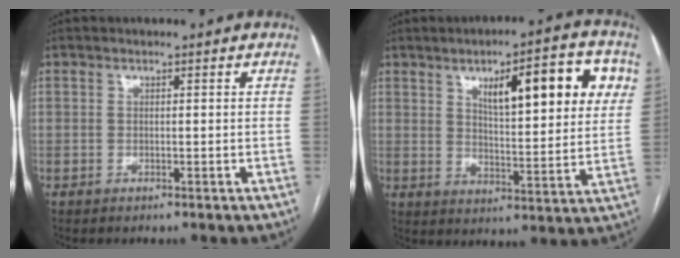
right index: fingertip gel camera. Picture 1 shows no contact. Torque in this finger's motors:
{"motor_torque": [1.21, 0.93, 0.32, 0.10]}